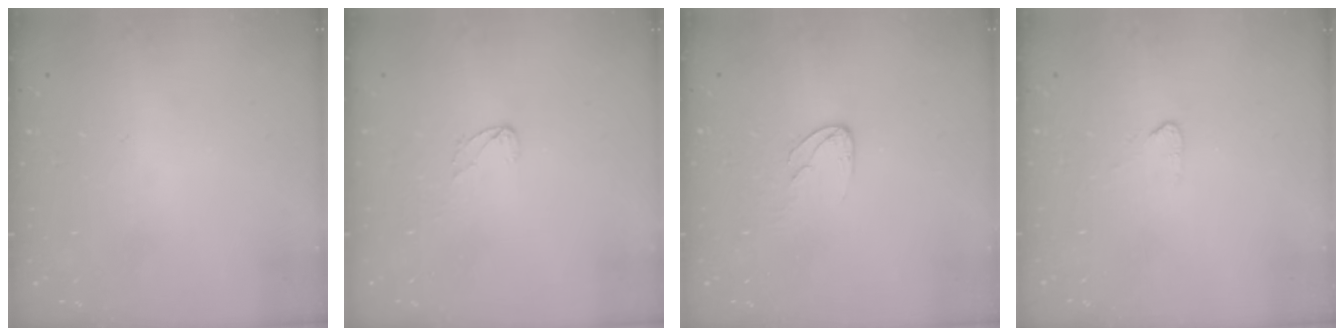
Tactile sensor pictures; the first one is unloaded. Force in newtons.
{"total": 3.3, "press": 3.3, "slide": 0.3}
{"total": 5.6, "press": 5.5, "slide": 0.6}
{"total": 2.7, "press": 2.7, "slide": 0.2}